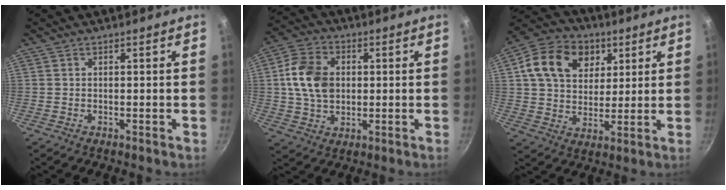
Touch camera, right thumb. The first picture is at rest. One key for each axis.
{"total": 11.7, "fx": 1.3, "fy": 8.6, "fz": 7.9, "tx": -0.127, "ty": 0.010, "tz": 0.015}
{"total": 15.7, "fx": 5.5, "fy": 12.0, "fz": 8.6, "tx": -0.128, "ty": 0.001, "tz": 0.084}